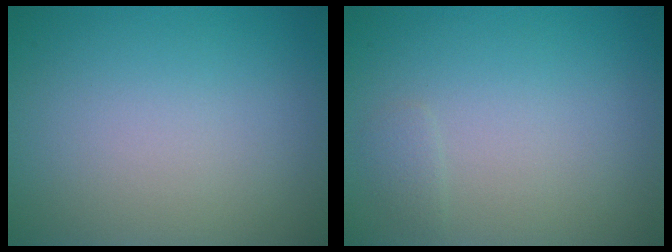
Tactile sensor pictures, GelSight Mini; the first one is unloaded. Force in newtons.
{"total": 0.6, "press": 0.6, "slide": 0.0}